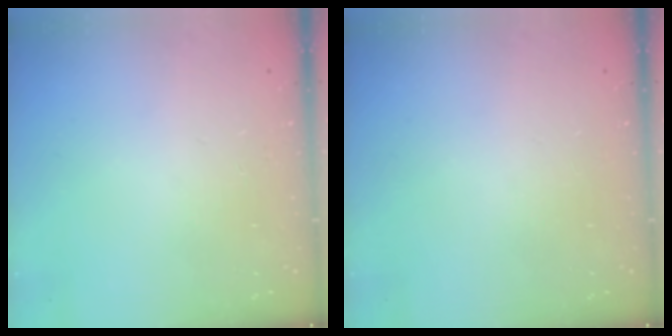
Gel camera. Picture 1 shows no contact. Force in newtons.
{"total": 0.0}